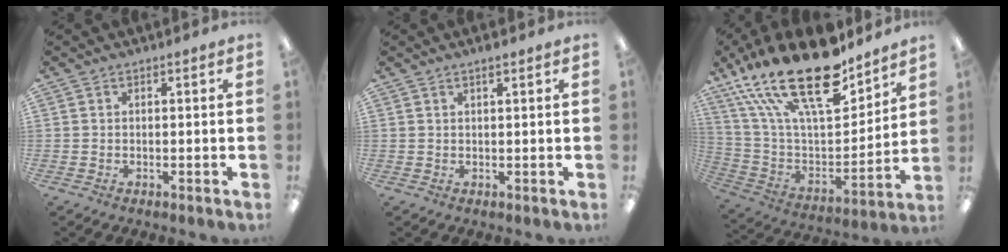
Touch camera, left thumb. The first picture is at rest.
{"total": 1.6, "force": [1.1, 0.2, 1.1], "torque": [-0.023, 0.002, 0.020]}
{"total": 27.4, "force": [18.0, 10.6, 17.8], "torque": [-0.345, -0.113, 0.309]}